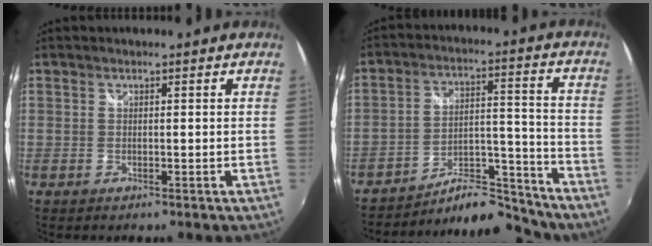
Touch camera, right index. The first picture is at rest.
{"total": 12.8, "force": [-11.8, 3.5, 3.4], "torque": [-0.044, 0.040, -0.173]}